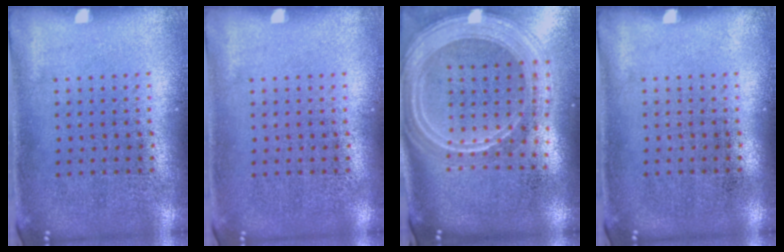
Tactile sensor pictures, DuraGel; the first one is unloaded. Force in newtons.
{"total": 0.0}
{"total": 2.9, "press": 2.4, "slide": 1.6}
{"total": 0.0}